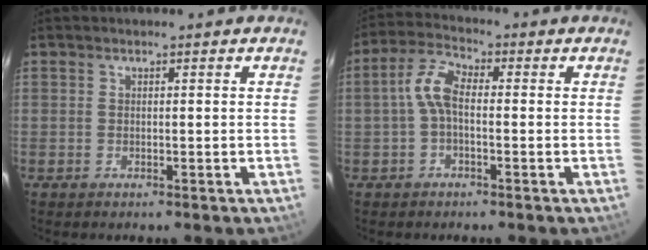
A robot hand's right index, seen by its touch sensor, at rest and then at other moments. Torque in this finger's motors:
{"motor_torque": [0.61, -0.20, 0.43, 0.12]}